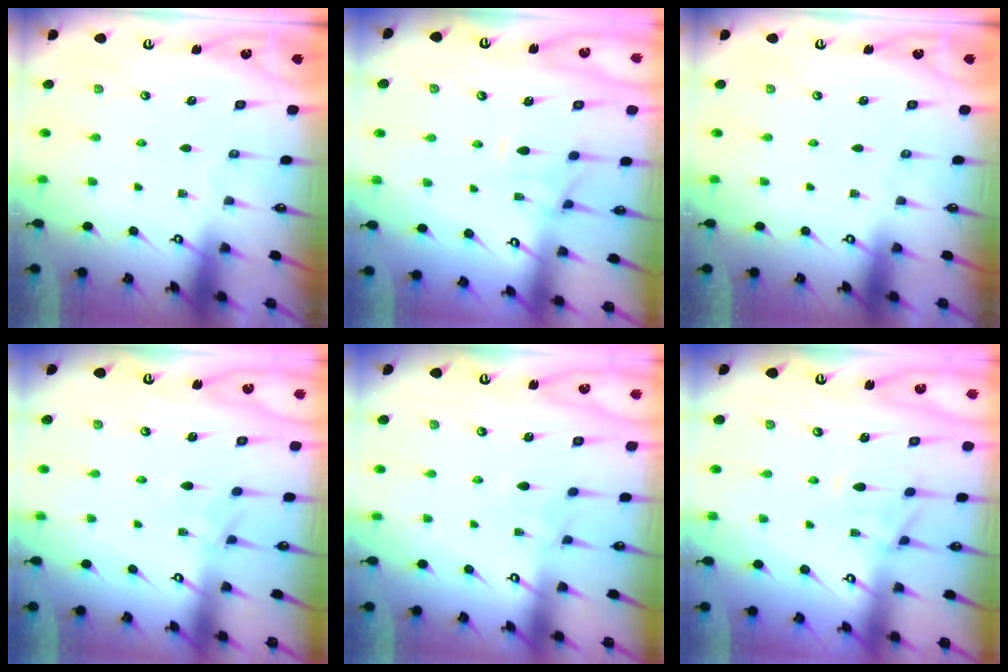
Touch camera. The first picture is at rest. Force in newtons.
{"total": 1.2, "press": 0.7, "slide": 1.0}
{"total": 0.0}
{"total": 1.4, "press": 1.3, "slide": 0.5}
{"total": 3.3, "press": 3.3, "slide": 0.2}
{"total": 1.4, "press": 1.1, "slide": 0.9}